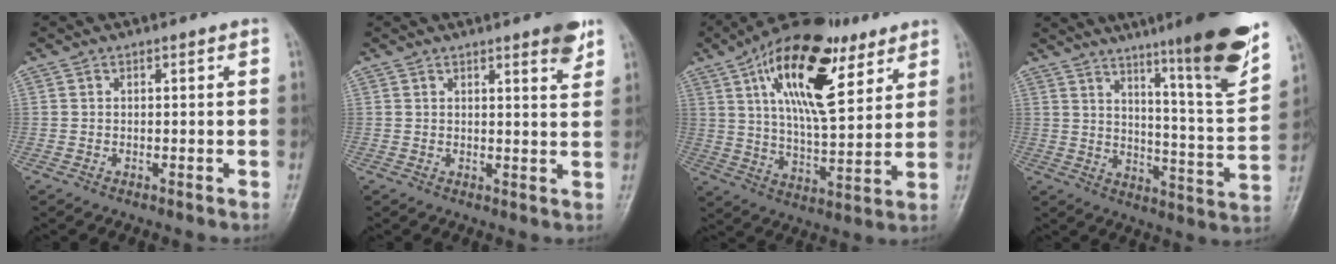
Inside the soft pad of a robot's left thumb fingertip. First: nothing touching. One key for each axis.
{"total": 4.6, "fx": 3.1, "fy": 0.8, "fz": 3.3, "tx": -0.035, "ty": -0.018, "tz": 0.036}
{"total": 22.4, "fx": 10.3, "fy": 9.6, "fz": 17.4, "tx": -0.261, "ty": -0.026, "tz": 0.168}
{"total": 19.4, "fx": 12.6, "fy": 1.3, "fz": 14.7, "tx": -0.186, "ty": -0.072, "tz": 0.185}